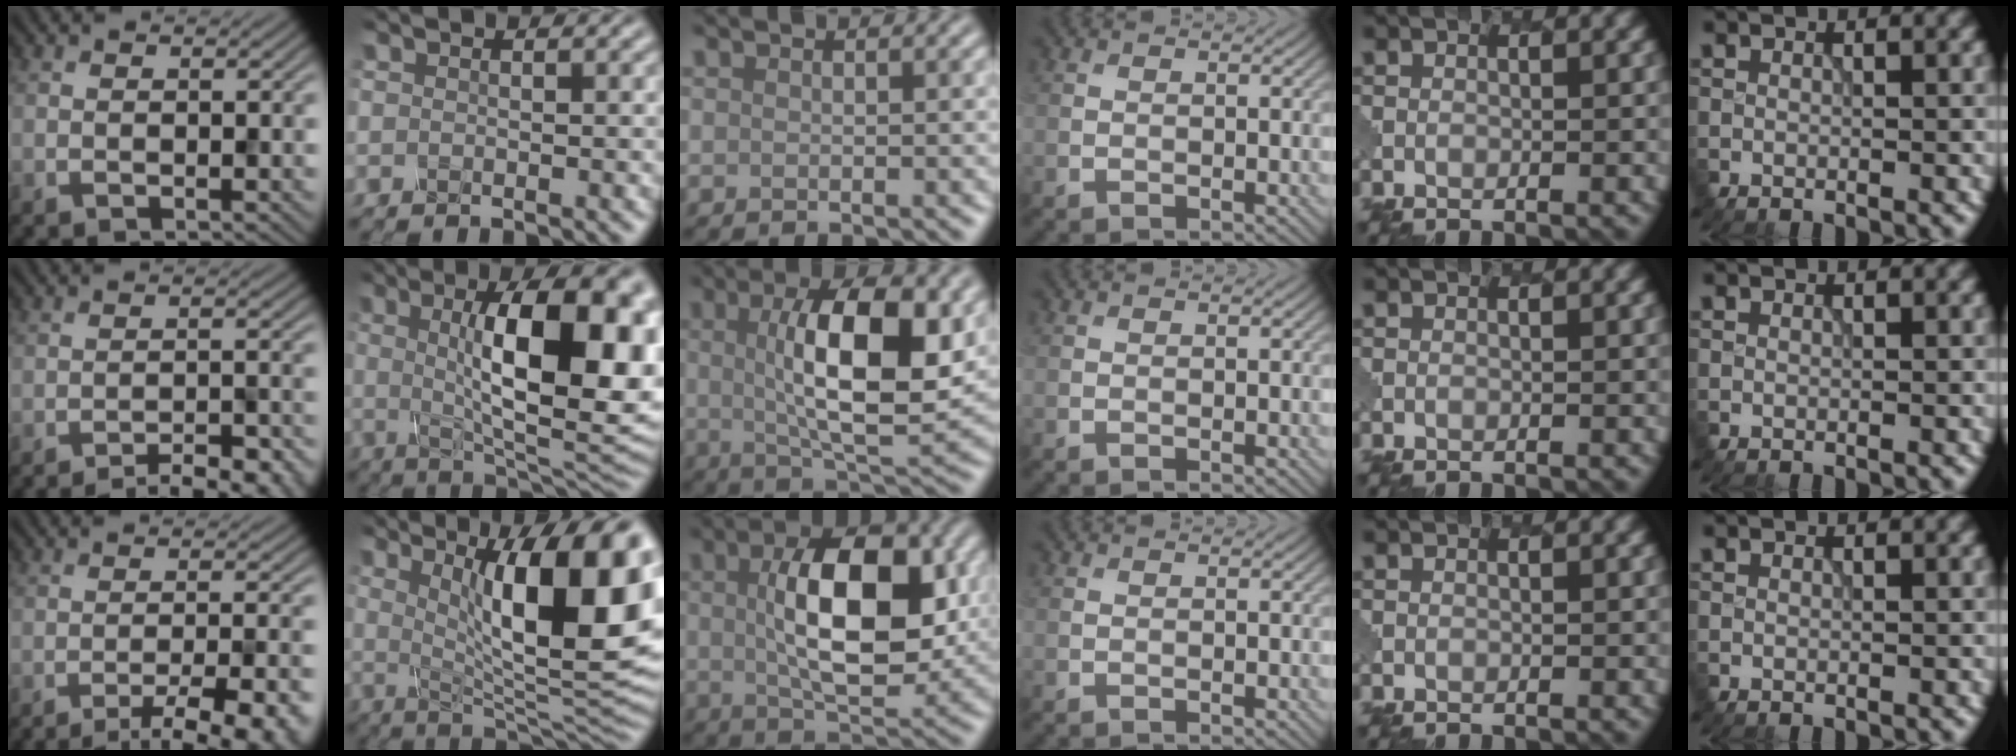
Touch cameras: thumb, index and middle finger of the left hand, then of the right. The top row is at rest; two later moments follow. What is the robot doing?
{"motion": "unscrew", "object": "spray bottle"}